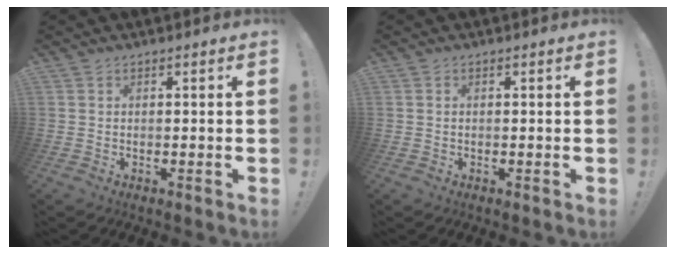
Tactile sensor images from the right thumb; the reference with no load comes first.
{"total": 0.0}